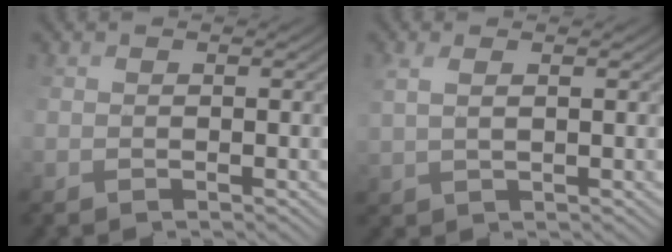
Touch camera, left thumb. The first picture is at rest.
{"total": 2.1, "force": [2.1, -0.2, 0.2], "torque": [-0.006, 0.016, 0.042]}